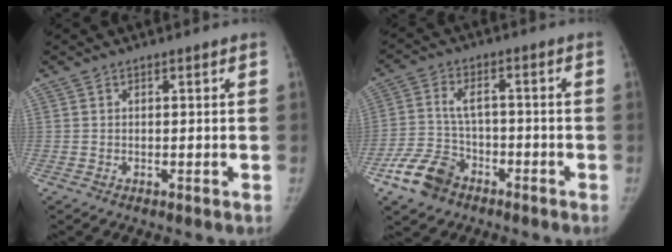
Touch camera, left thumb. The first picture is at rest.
{"total": 8.7, "force": [-5.3, 5.8, 3.9], "torque": [-0.069, 0.025, -0.098]}